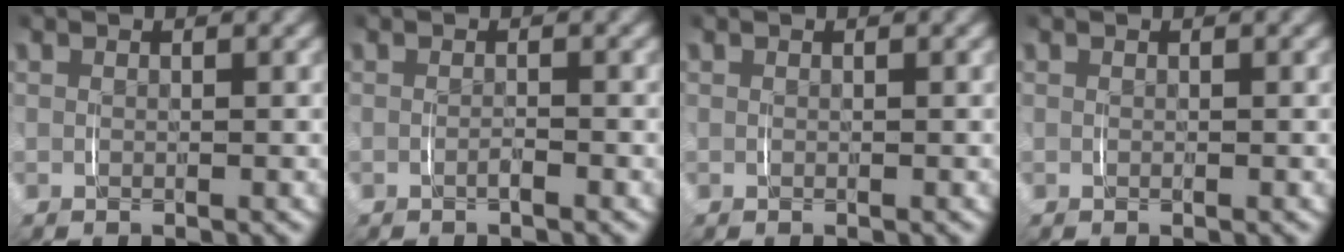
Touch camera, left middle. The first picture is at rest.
{"total": 0.8, "force": [-0.7, 0.2, 0.3], "torque": [-0.007, 0.001, -0.015]}
{"total": 0.0}
{"total": 0.0}